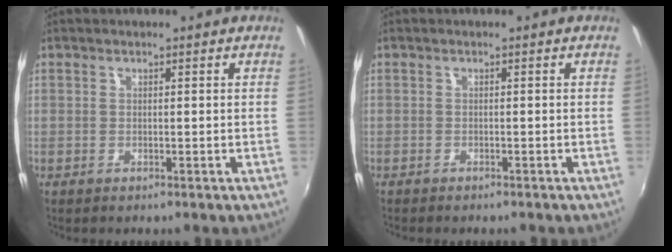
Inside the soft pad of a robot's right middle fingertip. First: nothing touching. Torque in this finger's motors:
{"motor_torque": [1.02, -1.12, 0.17, 0.07]}